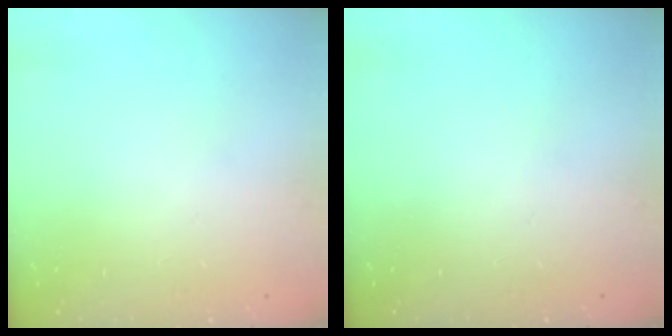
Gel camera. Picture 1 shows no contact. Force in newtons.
{"total": 0.0}